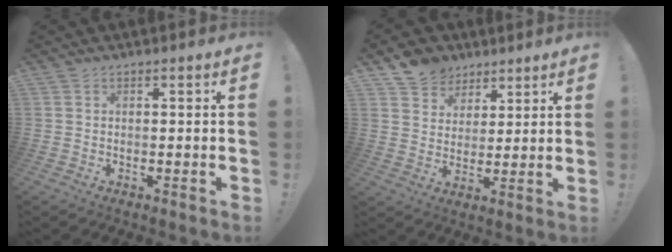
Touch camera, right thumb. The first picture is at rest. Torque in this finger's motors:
{"motor_torque": [-0.57, 0.57, 0.25, -0.18, 0.00]}